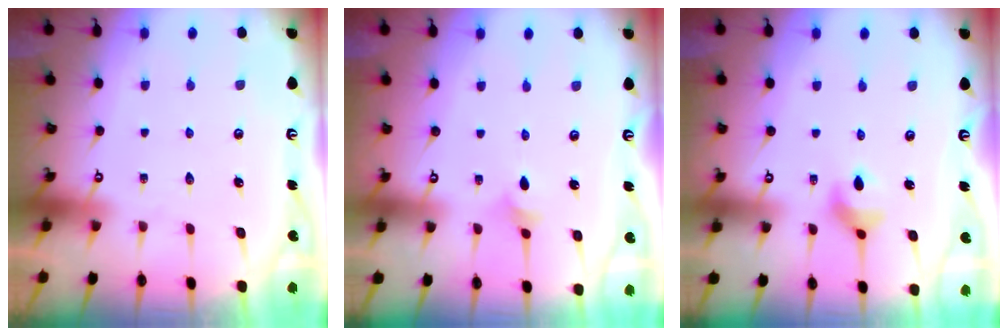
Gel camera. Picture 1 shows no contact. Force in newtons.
{"total": 2.7, "press": 2.6, "slide": 0.7}
{"total": 7.1, "press": 6.9, "slide": 1.7}